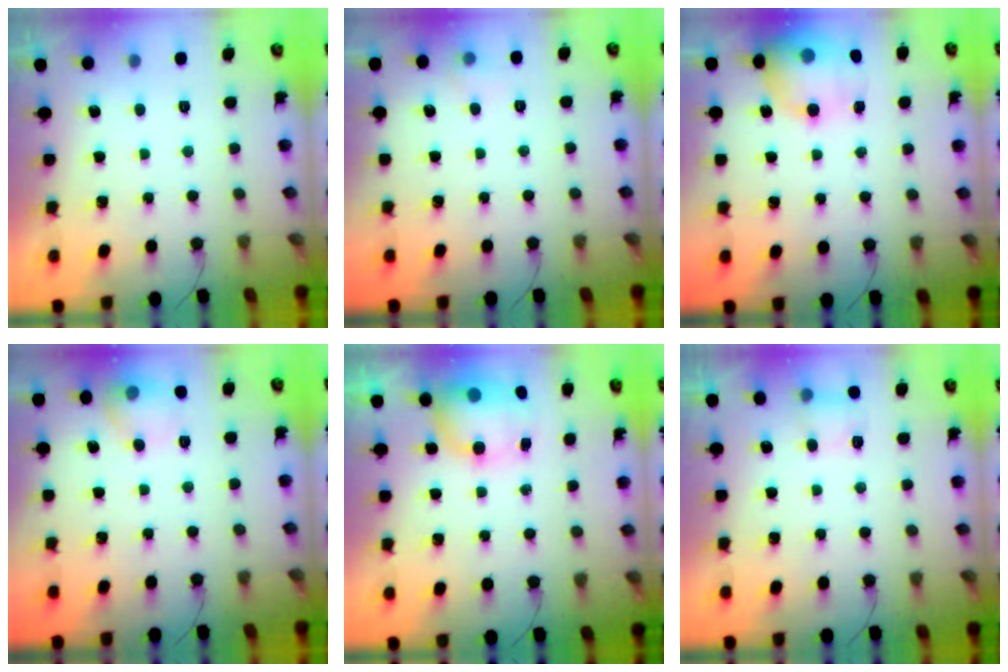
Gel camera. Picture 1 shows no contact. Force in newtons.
{"total": 4.3, "press": 4.2, "slide": 1.1}
{"total": 17.1, "press": 16.9, "slide": 2.9}
{"total": 8.8, "press": 8.8, "slide": 0.7}
{"total": 12.0, "press": 9.1, "slide": 7.8}
{"total": 4.5, "press": 4.4, "slide": 1.2}